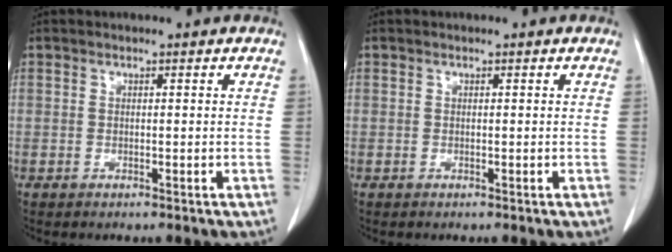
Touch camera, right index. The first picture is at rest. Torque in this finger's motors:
{"motor_torque": [0.00, 0.00, 0.00, 0.00]}